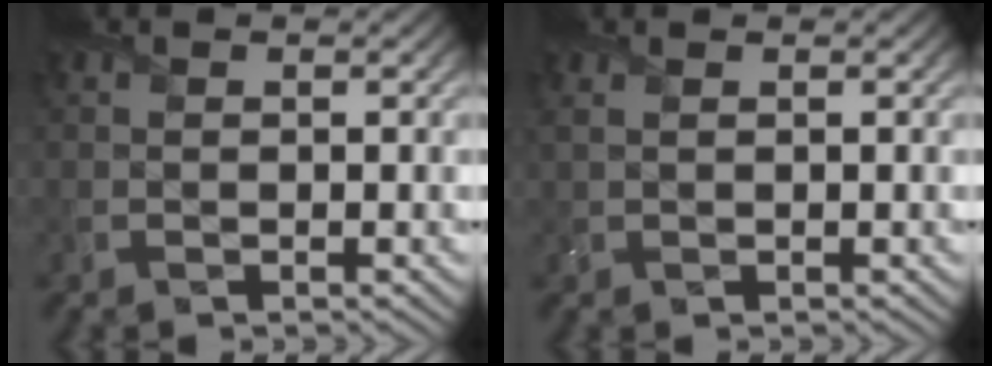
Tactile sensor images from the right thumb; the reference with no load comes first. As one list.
[{"total": 1.1, "force": [0.7, 0.5, 0.7], "torque": [-0.024, 0.002, 0.018]}]